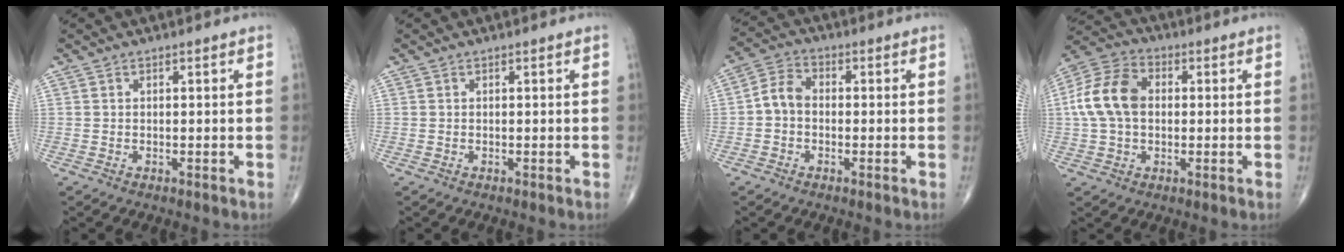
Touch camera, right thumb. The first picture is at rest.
{"total": 0.0}
{"total": 5.2, "force": [-0.7, 3.9, 3.2], "torque": [-0.050, 0.018, -0.027]}
{"total": 11.9, "force": [0.8, 8.2, 8.6], "torque": [-0.172, 0.029, 0.008]}